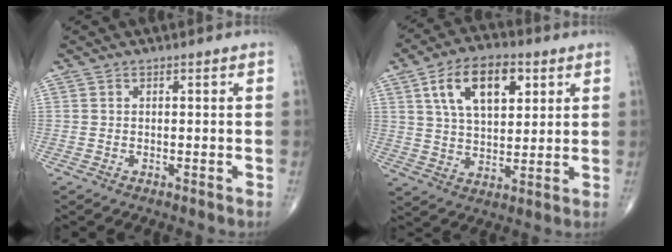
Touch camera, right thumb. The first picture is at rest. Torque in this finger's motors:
{"motor_torque": [0.40, 3.31, 0.89, 0.55, 0.29]}